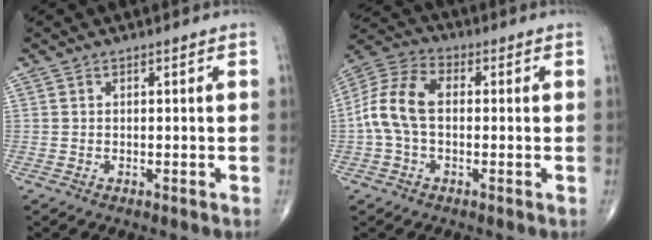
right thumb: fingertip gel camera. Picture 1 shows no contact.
{"total": 10.5, "force": [-0.3, 6.5, 8.3], "torque": [-0.175, 0.033, -0.015]}